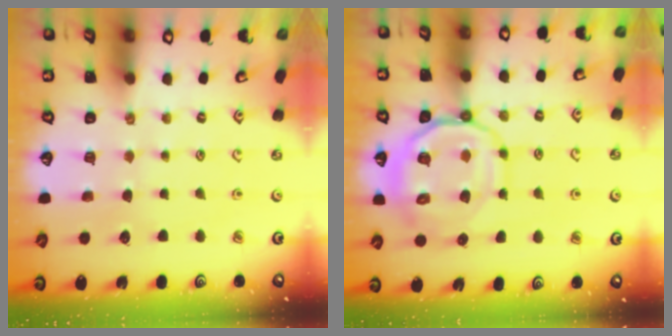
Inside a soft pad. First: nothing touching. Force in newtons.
{"total": 13.2, "press": 13.1, "slide": 1.8}